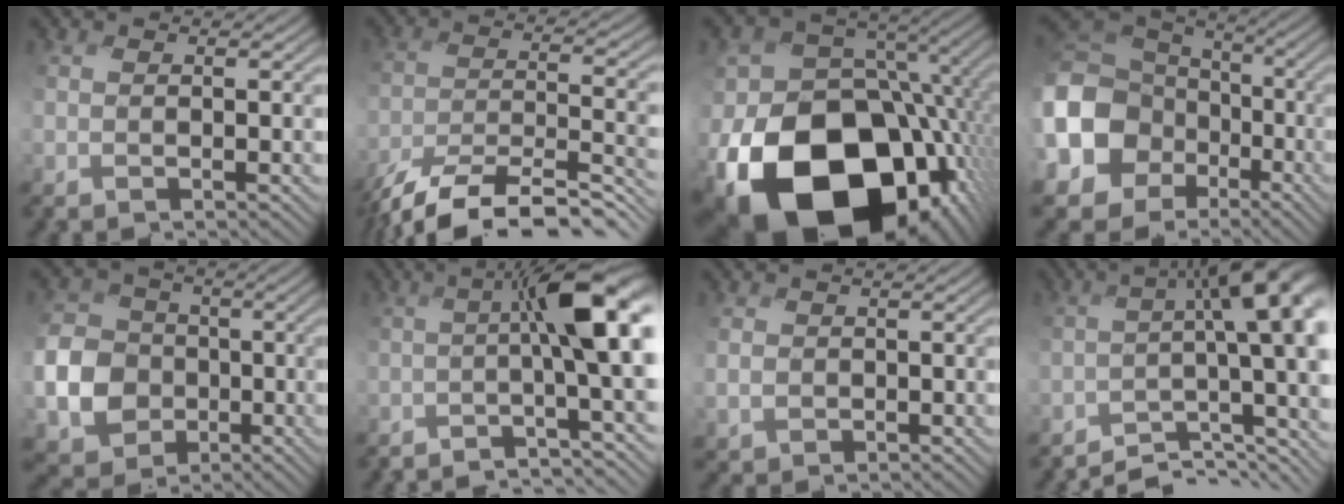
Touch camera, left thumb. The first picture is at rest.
{"total": 14.4, "force": [-12.5, 3.3, 6.4], "torque": [-0.129, -0.023, -0.196]}
{"total": 24.0, "force": [-10.5, 16.8, 13.6], "torque": [-0.289, -0.041, -0.164]}
{"total": 17.7, "force": [-3.9, 14.9, 8.7], "torque": [-0.263, -0.042, -0.075]}
{"total": 9.9, "force": [-2.5, 8.8, 3.8], "torque": [-0.119, -0.032, -0.068]}
{"total": 9.2, "force": [-1.7, 1.7, 8.9], "torque": [-0.098, 0.010, -0.041]}
{"total": 1.8, "force": [0.0, 1.8, -0.2], "torque": [-0.012, -0.010, -0.003]}
{"total": 10.6, "force": [-5.5, 2.8, 8.6], "torque": [-0.112, 0.000, -0.093]}